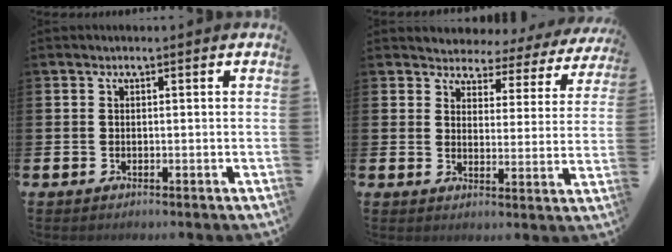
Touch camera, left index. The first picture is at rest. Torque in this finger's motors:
{"motor_torque": [0.97, -1.17, 0.18, 0.04]}